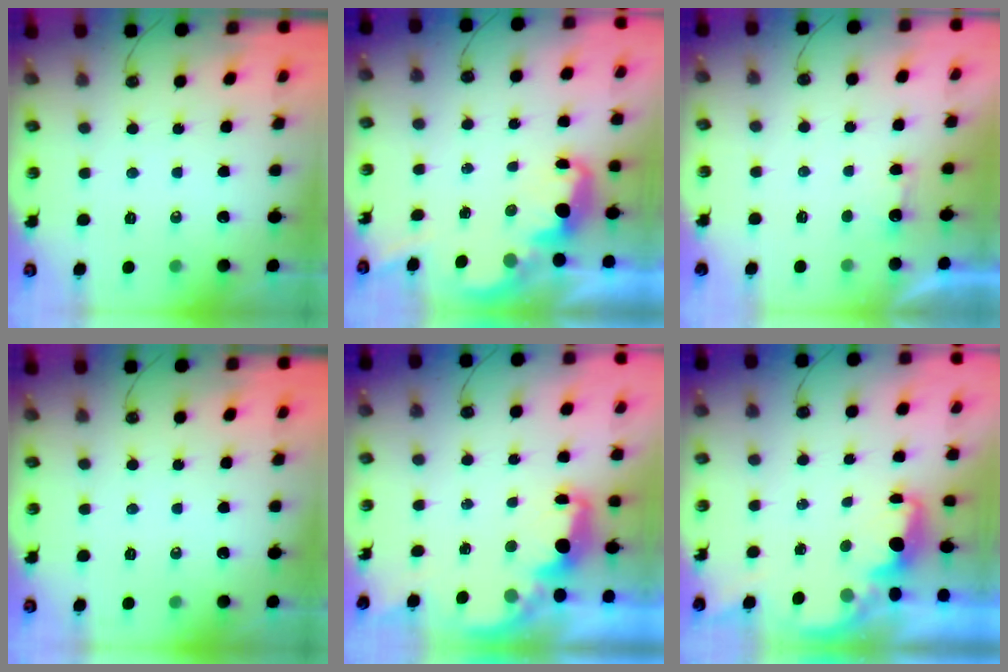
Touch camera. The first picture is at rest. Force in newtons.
{"total": 2.9, "press": 2.8, "slide": 0.6}
{"total": 1.8, "press": 1.6, "slide": 0.9}
{"total": 0.0}
{"total": 2.4, "press": 2.2, "slide": 0.7}
{"total": 1.8, "press": 1.7, "slide": 0.7}